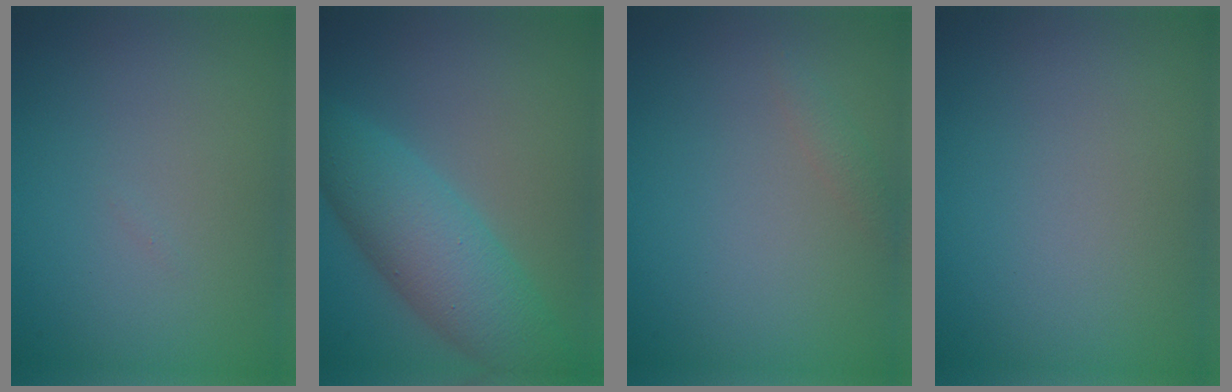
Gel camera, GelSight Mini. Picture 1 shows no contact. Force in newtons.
{"total": 6.4, "press": 6.4, "slide": 0.2}
{"total": 0.9, "press": 0.9, "slide": 0.0}
{"total": 0.0}